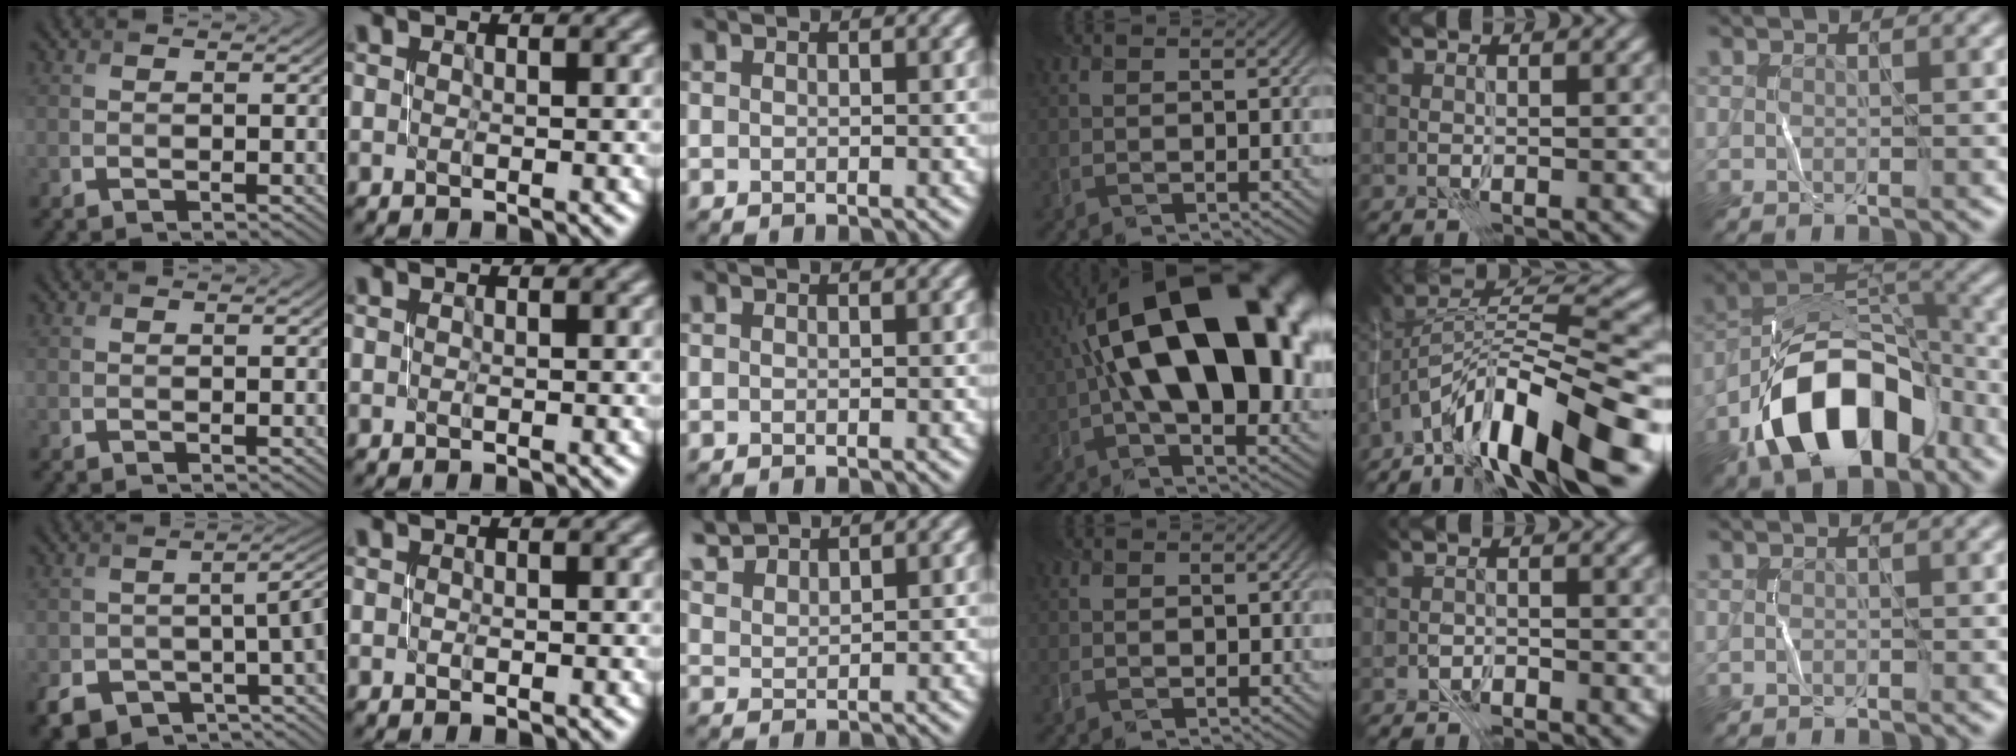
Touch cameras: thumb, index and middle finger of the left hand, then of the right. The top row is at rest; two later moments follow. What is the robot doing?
{"motion": "close", "object": "stapler"}